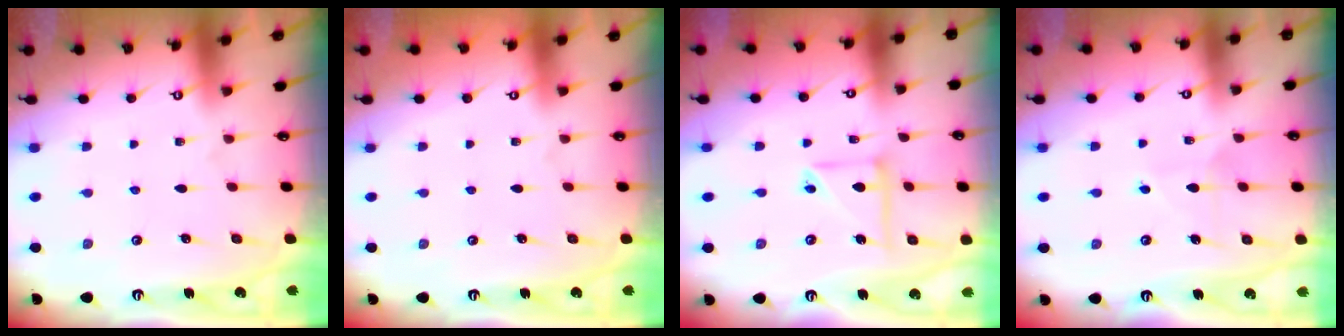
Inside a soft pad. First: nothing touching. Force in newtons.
{"total": 0.0}
{"total": 8.0, "press": 8.0, "slide": 0.4}
{"total": 7.4, "press": 7.4, "slide": 0.4}